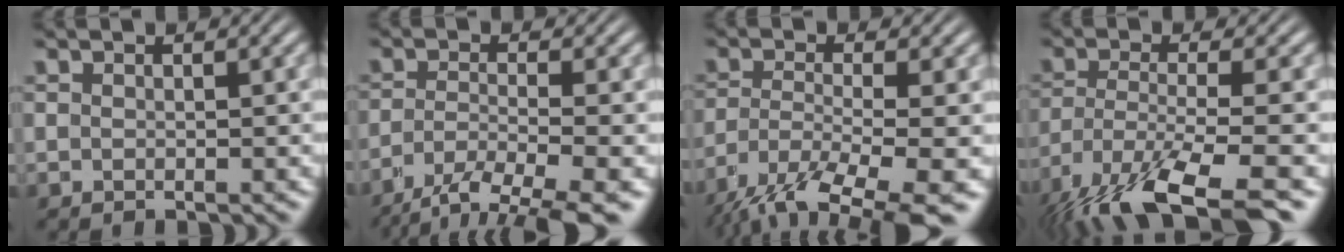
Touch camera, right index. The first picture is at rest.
{"total": 6.7, "force": [-3.7, 3.0, 4.8], "torque": [-0.089, -0.029, -0.045]}
{"total": 8.3, "force": [-4.2, 4.0, 6.0], "torque": [-0.131, -0.051, -0.046]}
{"total": 8.9, "force": [-5.1, 4.0, 6.0], "torque": [-0.141, -0.058, -0.054]}